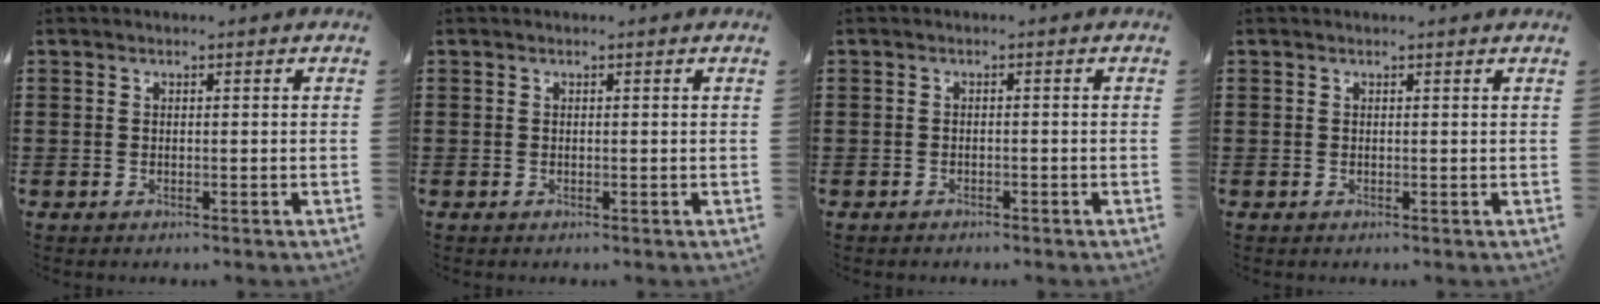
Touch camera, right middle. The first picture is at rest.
{"total": 0.0}
{"total": 0.7, "force": [-0.7, 0.2, 0.1], "torque": [-0.003, 0.000, -0.015]}
{"total": 0.0}